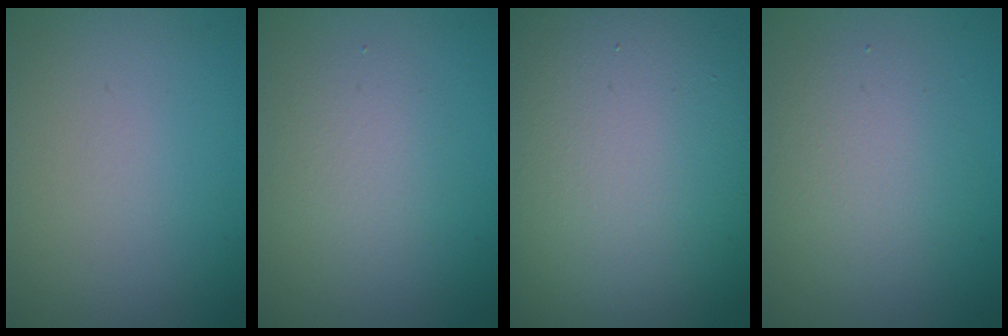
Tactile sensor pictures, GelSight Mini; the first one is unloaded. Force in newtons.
{"total": 2.4, "press": 2.4, "slide": 0.4}
{"total": 17.1, "press": 17.0, "slide": 1.1}
{"total": 3.3, "press": 3.3, "slide": 0.1}